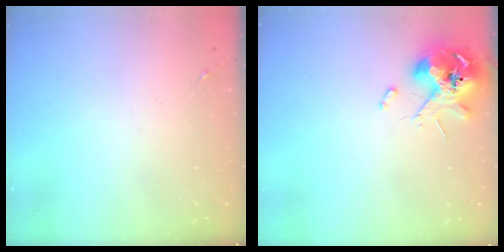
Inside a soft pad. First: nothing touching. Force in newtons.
{"total": 10.5, "press": 10.4, "slide": 1.6}